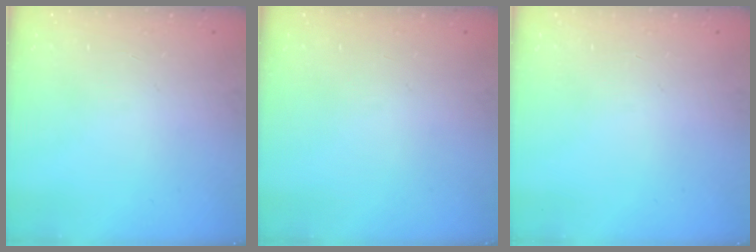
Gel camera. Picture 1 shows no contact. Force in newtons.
{"total": 0.0}
{"total": 0.0}